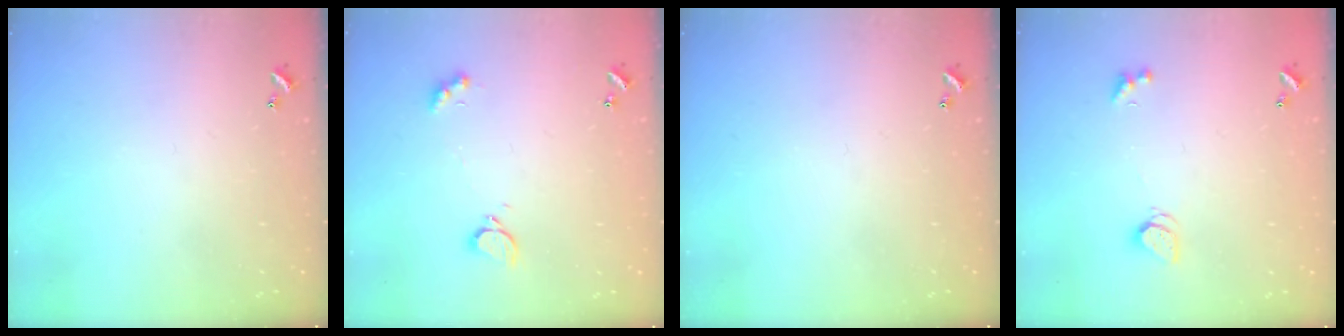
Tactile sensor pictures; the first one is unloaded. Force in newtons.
{"total": 2.9, "press": 2.9, "slide": 0.6}
{"total": 0.0}
{"total": 2.0, "press": 2.0, "slide": 0.3}